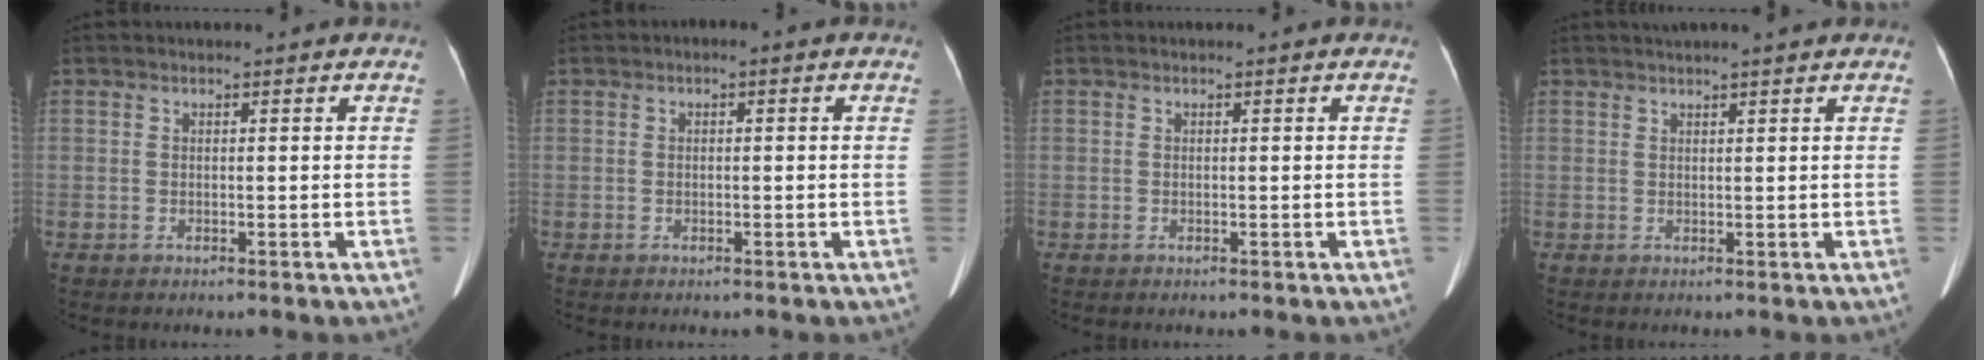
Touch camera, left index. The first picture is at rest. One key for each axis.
{"total": 0.7, "fx": -0.2, "fy": 0.3, "fz": 0.5, "tx": -0.006, "ty": 0.004, "tz": -0.007}
{"total": 0.0}
{"total": 5.3, "fx": 4.6, "fy": 0.2, "fz": 2.6, "tx": -0.037, "ty": 0.026, "tz": 0.062}